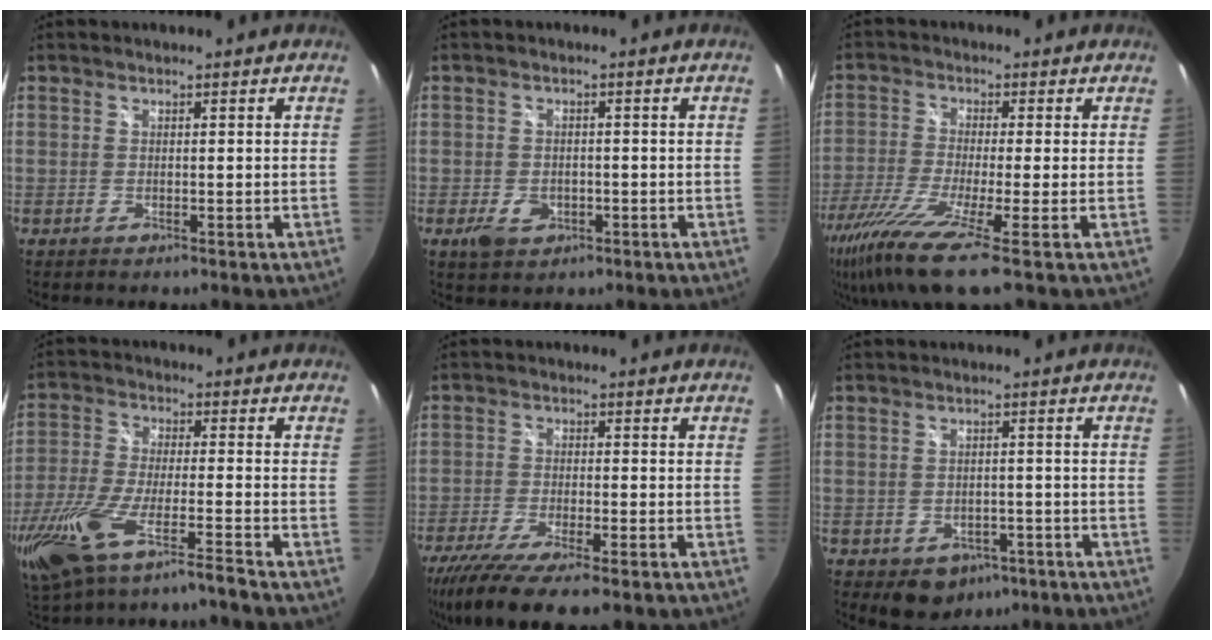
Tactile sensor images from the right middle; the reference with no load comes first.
{"total": 4.4, "force": [-1.9, 3.2, 2.5], "torque": [-0.056, -0.004, -0.027]}
{"total": 13.3, "force": [-8.2, 0.6, 10.5], "torque": [-0.230, -0.056, -0.155]}
{"total": 15.8, "force": [-11.3, 1.8, 10.9], "torque": [-0.244, -0.046, -0.211]}
{"total": 13.4, "force": [-9.7, 2.9, 8.9], "torque": [-0.186, -0.055, -0.163]}
{"total": 6.4, "force": [-3.5, 4.7, 2.5], "torque": [-0.052, 0.000, -0.031]}